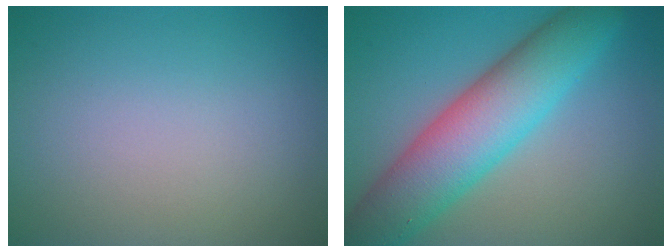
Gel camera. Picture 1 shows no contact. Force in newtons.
{"total": 9.2, "press": 9.2, "slide": 0.3}